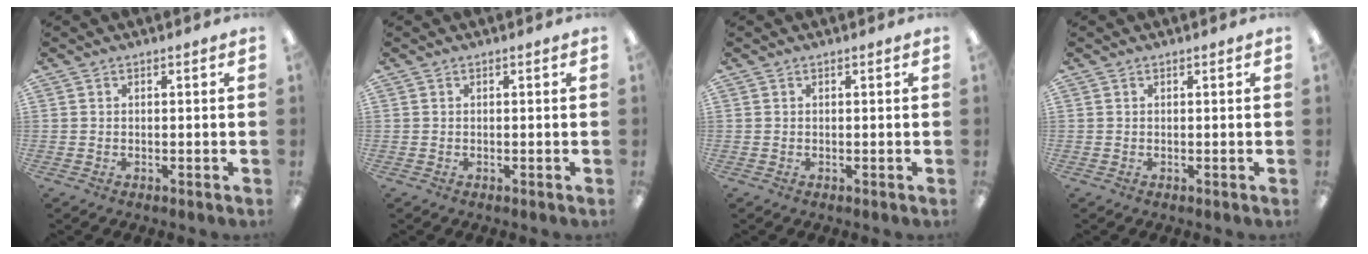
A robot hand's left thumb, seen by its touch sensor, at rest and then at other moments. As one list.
[{"total": 0.0}, {"total": 0.0}, {"total": 0.0}]